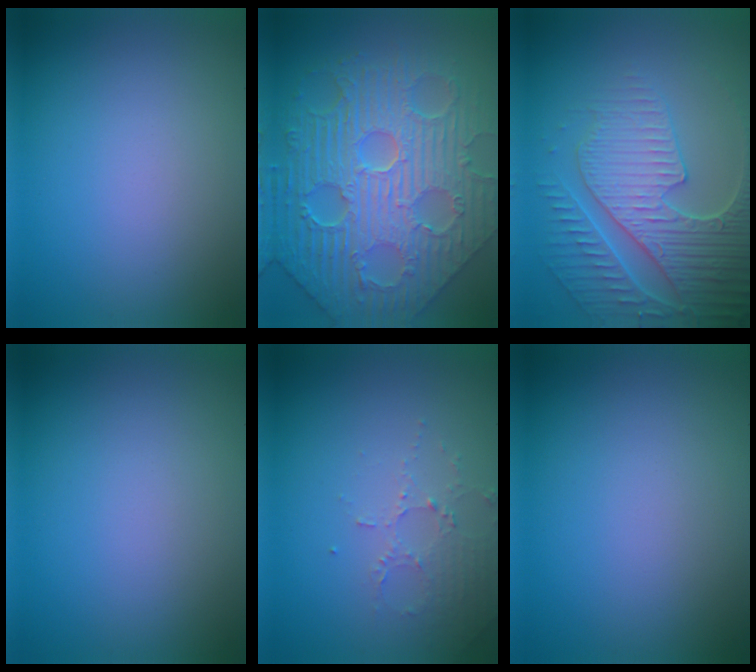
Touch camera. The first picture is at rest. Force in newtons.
{"total": 11.7, "press": 8.0, "slide": 8.6}
{"total": 6.7, "press": 5.5, "slide": 3.9}
{"total": 0.0}
{"total": 2.1, "press": 2.1, "slide": 0.4}
{"total": 0.0}